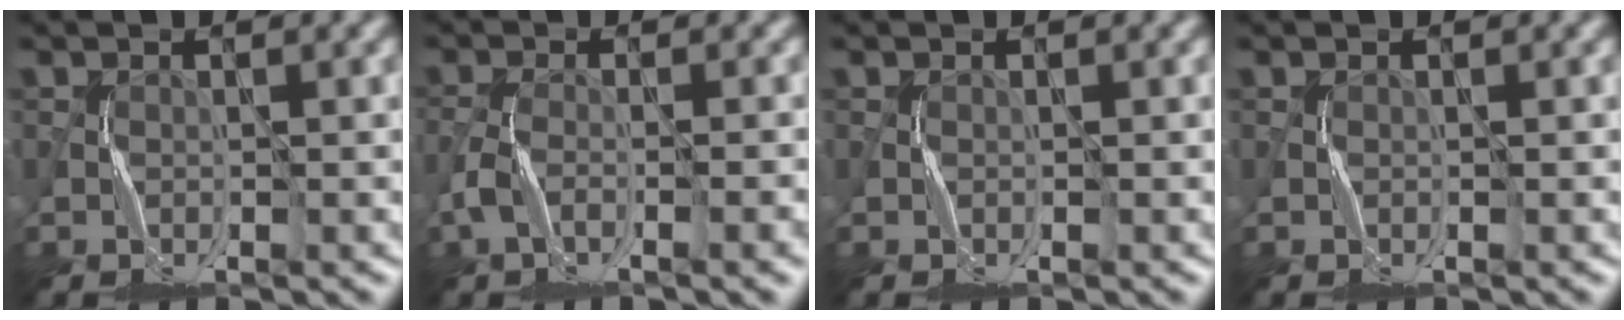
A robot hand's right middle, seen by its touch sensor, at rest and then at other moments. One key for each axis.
{"total": 3.6, "fx": -1.8, "fy": 1.2, "fz": 2.8, "tx": -0.063, "ty": -0.004, "tz": -0.039}
{"total": 0.0}
{"total": 0.0}